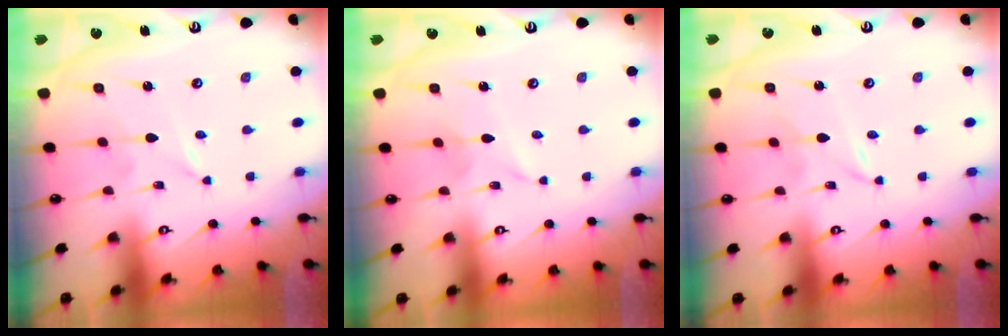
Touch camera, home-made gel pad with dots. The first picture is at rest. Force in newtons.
{"total": 2.6, "press": 2.6, "slide": 0.4}
{"total": 1.5, "press": 1.4, "slide": 0.2}